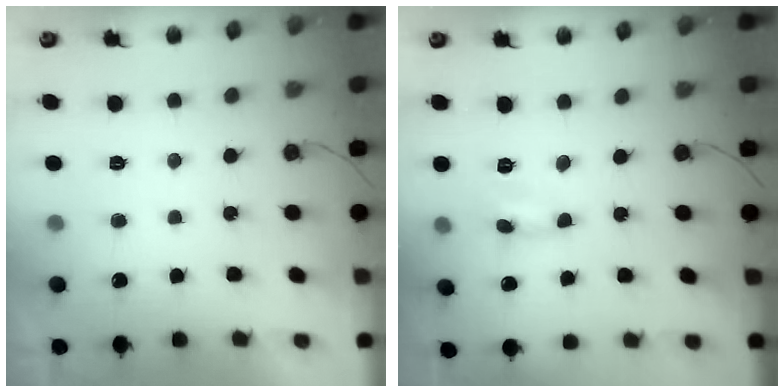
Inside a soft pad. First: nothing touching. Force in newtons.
{"total": 0.6, "press": 0.6, "slide": 0.0}